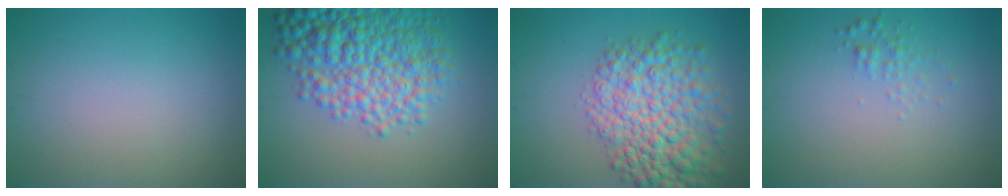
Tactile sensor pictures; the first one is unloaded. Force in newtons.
{"total": 9.3, "press": 9.3, "slide": 0.3}
{"total": 8.2, "press": 8.2, "slide": 0.2}
{"total": 1.1, "press": 1.1, "slide": 0.0}